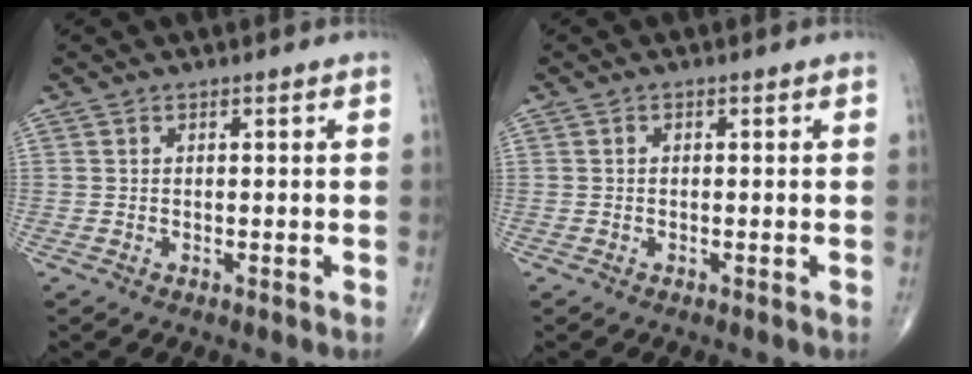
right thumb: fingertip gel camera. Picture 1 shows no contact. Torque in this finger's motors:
{"motor_torque": [-0.24, 0.01, -0.15, -0.08, 0.04]}